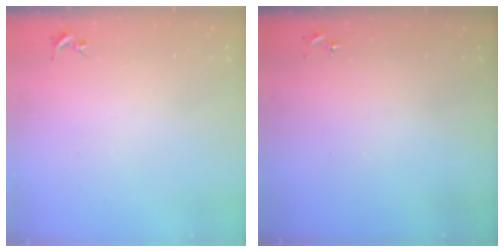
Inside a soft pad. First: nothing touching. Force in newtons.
{"total": 0.0}